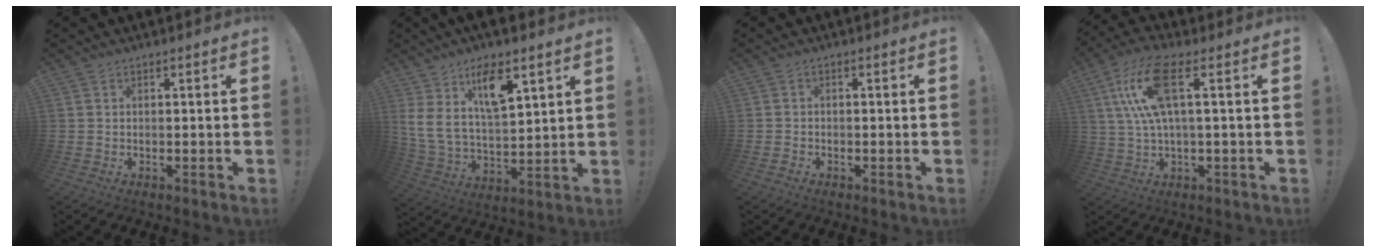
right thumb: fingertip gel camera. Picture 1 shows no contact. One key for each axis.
{"total": 15.0, "fx": 8.0, "fy": 6.3, "fz": 11.0, "tx": -0.196, "ty": -0.035, "tz": 0.139}
{"total": 1.2, "fx": -1.0, "fy": 0.7, "fz": 0.0, "tx": -0.004, "ty": 0.006, "tz": -0.015}
{"total": 13.9, "fx": 3.7, "fy": 4.6, "fz": 12.6, "tx": -0.260, "ty": 0.002, "tz": 0.060}